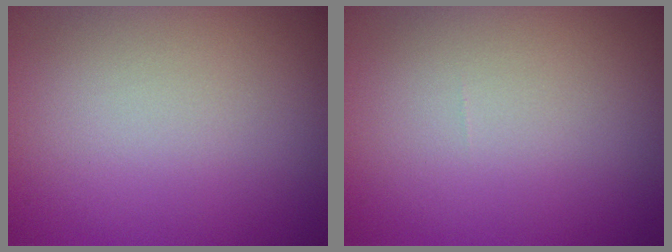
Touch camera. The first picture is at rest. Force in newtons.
{"total": 0.0}